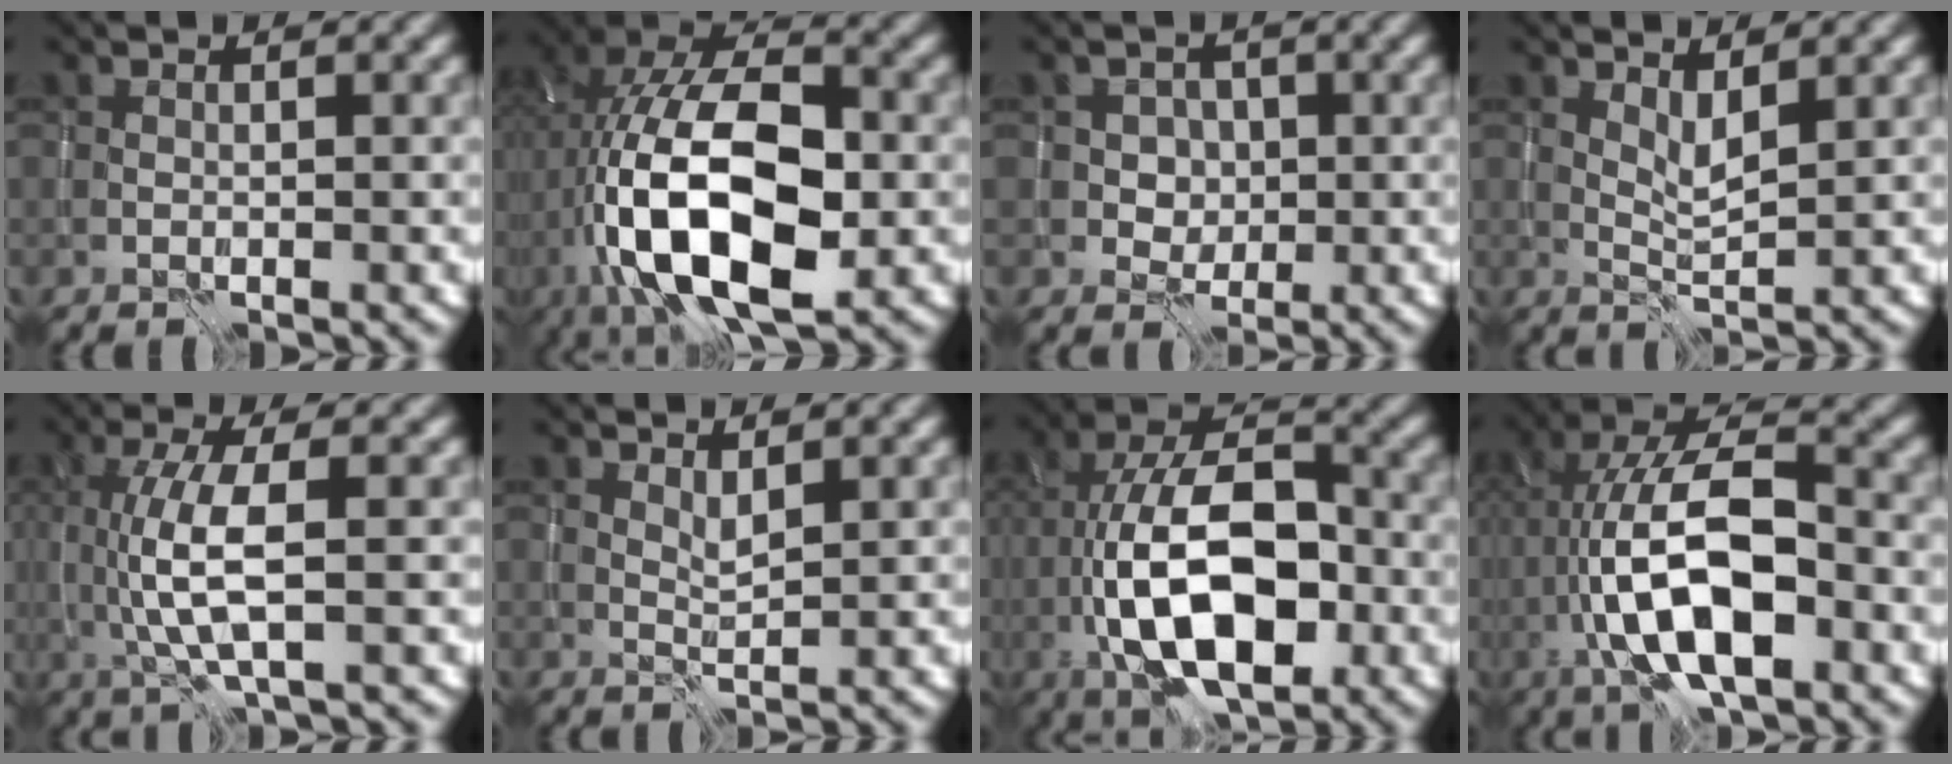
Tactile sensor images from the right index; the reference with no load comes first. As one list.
[{"total": 15.4, "force": [-3.2, 7.7, 12.9], "torque": [-0.235, 0.010, -0.059]}, {"total": 2.7, "force": [0.4, 2.4, 0.9], "torque": [-0.007, -0.003, 0.007]}, {"total": 1.7, "force": [1.1, 0.4, 1.3], "torque": [-0.028, -0.006, 0.023]}, {"total": 5.3, "force": [0.0, 1.5, 5.0], "torque": [-0.112, -0.004, 0.002]}, {"total": 1.1, "force": [0.8, 0.2, 0.7], "torque": [-0.018, -0.002, 0.017]}, {"total": 12.5, "force": [-4.1, 5.8, 10.3], "torque": [-0.182, 0.008, -0.081]}, {"total": 11.0, "force": [-3.0, 4.3, 9.7], "torque": [-0.181, 0.017, -0.059]}]